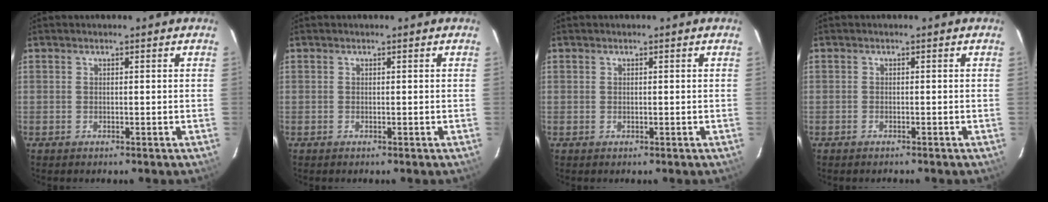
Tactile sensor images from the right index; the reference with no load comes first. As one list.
[{"total": 0.0}, {"total": 0.0}, {"total": 1.0, "force": [-0.9, 0.3, 0.0], "torque": [-0.006, 0.001, -0.018]}]